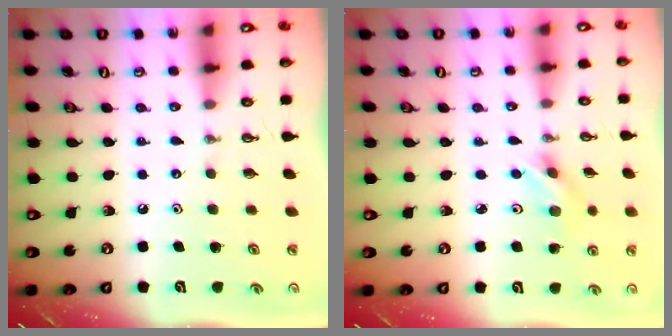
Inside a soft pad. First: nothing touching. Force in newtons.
{"total": 4.0, "press": 4.0, "slide": 0.8}